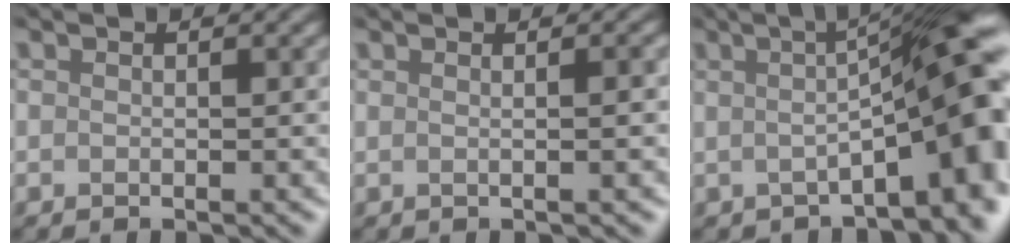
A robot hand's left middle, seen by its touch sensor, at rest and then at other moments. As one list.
[{"total": 3.6, "force": [1.0, 1.8, 2.9], "torque": [0.009, 0.016, -0.017]}, {"total": 10.1, "force": [-0.6, 2.1, 9.8], "torque": [-0.116, 0.011, -0.010]}]